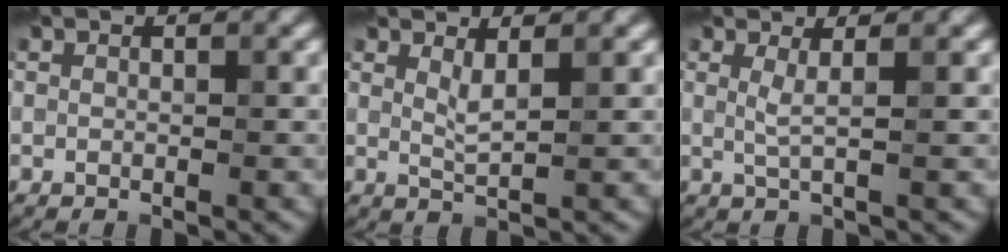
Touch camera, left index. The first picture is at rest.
{"total": 1.7, "force": [0.9, 0.3, 1.4], "torque": [-0.027, -0.003, 0.015]}
{"total": 1.7, "force": [0.5, 0.4, 1.6], "torque": [-0.030, -0.007, 0.004]}